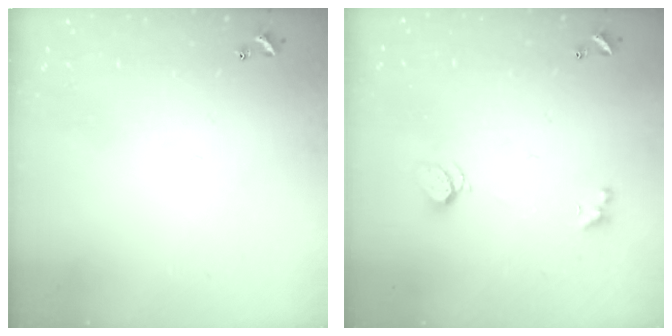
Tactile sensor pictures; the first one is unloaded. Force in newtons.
{"total": 1.8, "press": 1.8, "slide": 0.5}